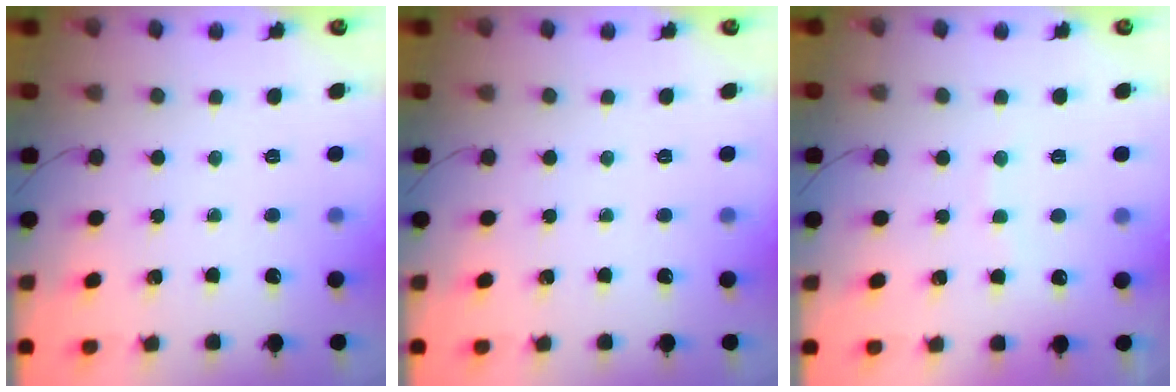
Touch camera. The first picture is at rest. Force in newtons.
{"total": 0.0}
{"total": 6.2, "press": 6.2, "slide": 0.9}